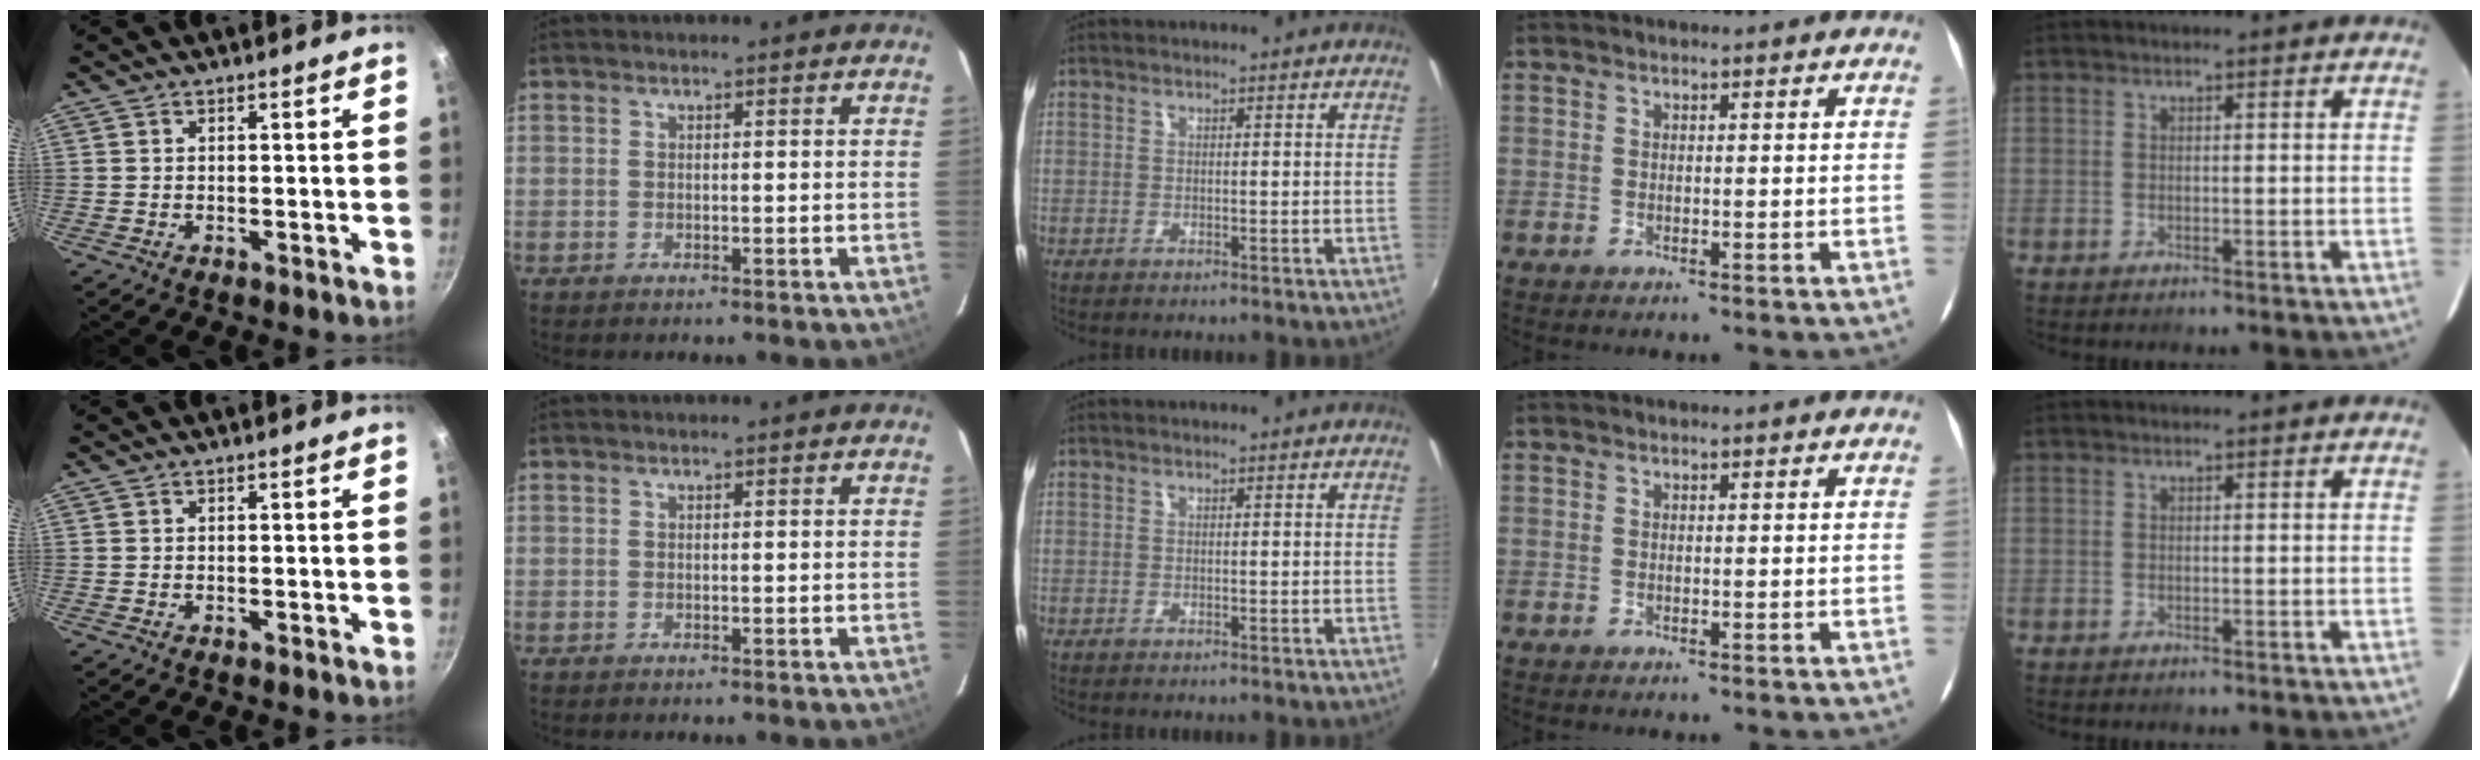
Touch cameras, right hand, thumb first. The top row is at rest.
{}